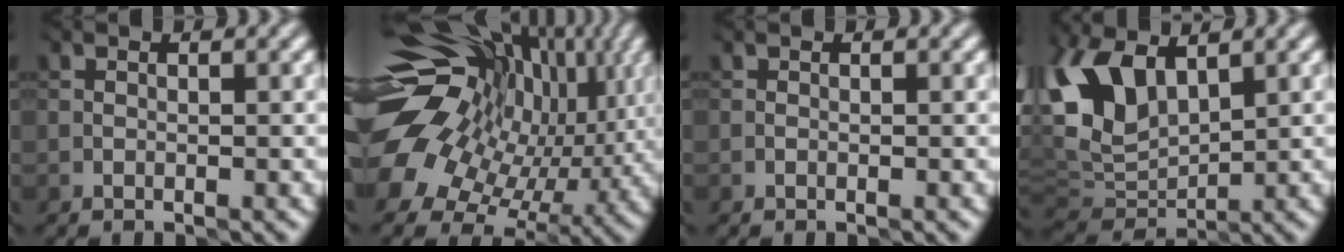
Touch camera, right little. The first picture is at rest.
{"total": 16.3, "force": [3.7, 11.5, 10.9], "torque": [-0.182, 0.024, 0.085]}
{"total": 0.0}
{"total": 7.8, "force": [3.0, 4.7, 5.5], "torque": [-0.141, 0.004, 0.055]}